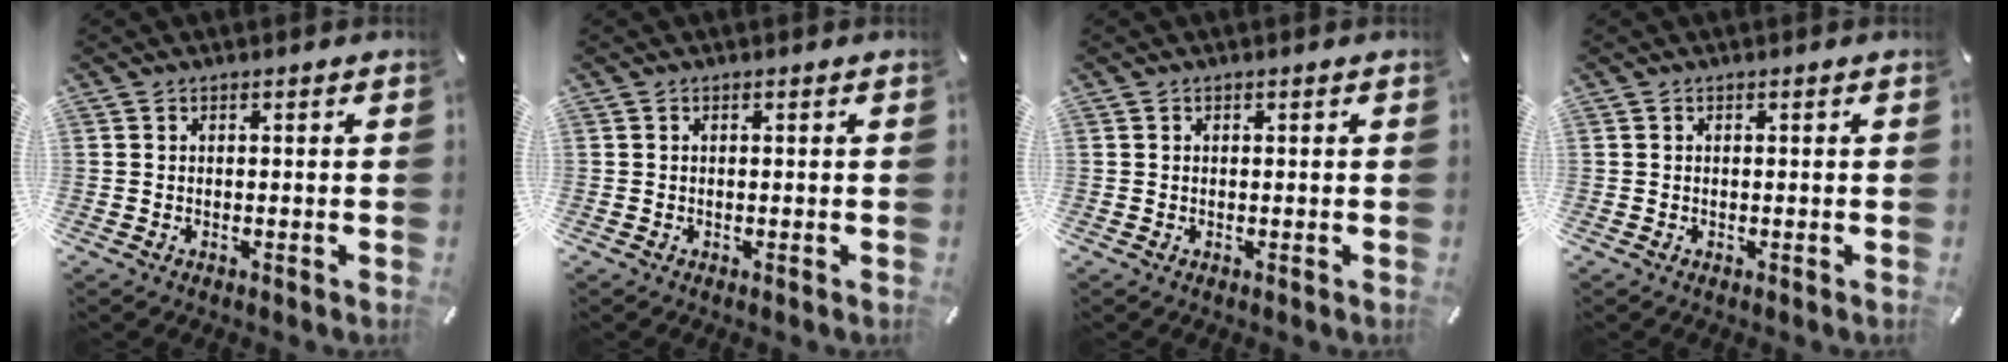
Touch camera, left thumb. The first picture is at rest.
{"total": 0.0}
{"total": 0.0}
{"total": 0.0}